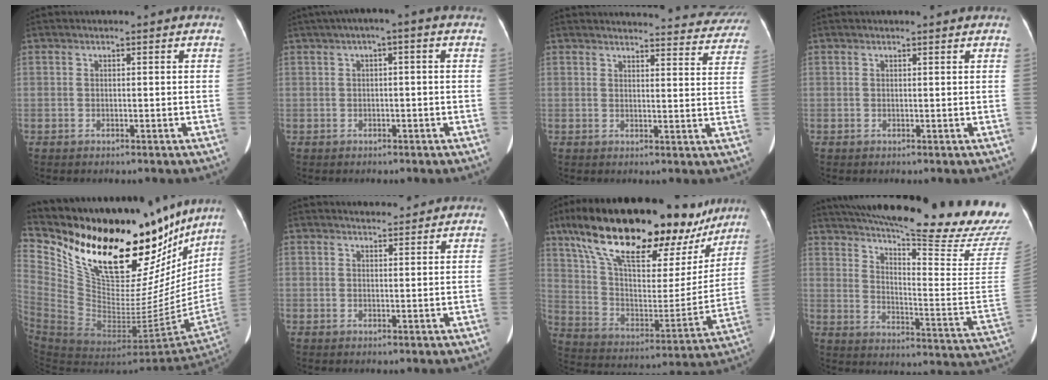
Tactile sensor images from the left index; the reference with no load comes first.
{"total": 2.9, "force": [0.9, 0.4, 2.8], "torque": [-0.043, 0.022, 0.014]}
{"total": 24.3, "force": [23.4, 4.7, 4.8], "torque": [-0.053, -0.050, 0.254]}
{"total": 2.3, "force": [2.1, 0.1, 0.8], "torque": [-0.012, 0.013, 0.022]}
{"total": 36.5, "force": [29.5, 12.4, 17.6], "torque": [-0.324, -0.047, 0.428]}
{"total": 2.7, "force": [2.5, 0.7, 0.5], "torque": [-0.010, 0.010, 0.038]}
{"total": 31.9, "force": [23.2, 10.8, 19.0], "torque": [-0.321, 0.038, 0.347]}
{"total": 31.8, "force": [26.7, 1.8, 17.2], "torque": [-0.240, -0.090, 0.344]}